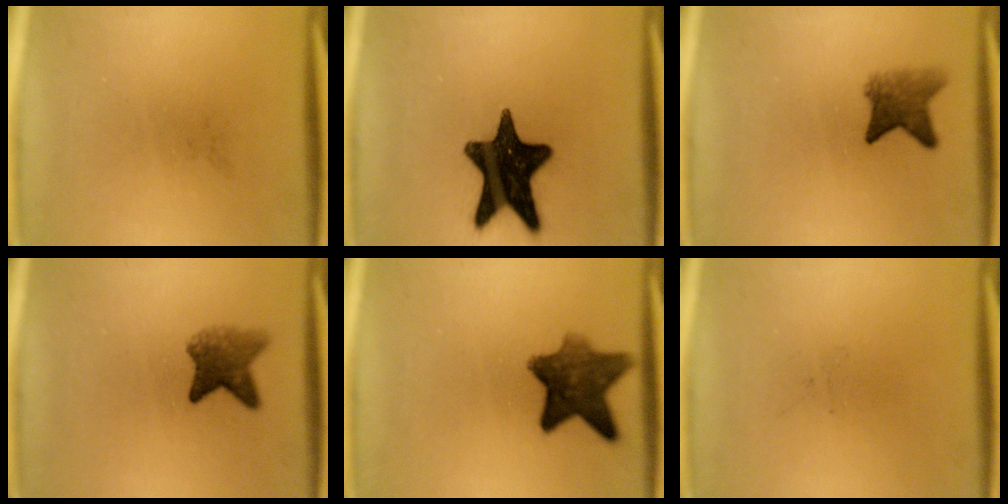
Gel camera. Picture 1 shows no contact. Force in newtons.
{"total": 17.1}
{"total": 4.3}
{"total": 4.7}
{"total": 9.2}
{"total": 0.0}